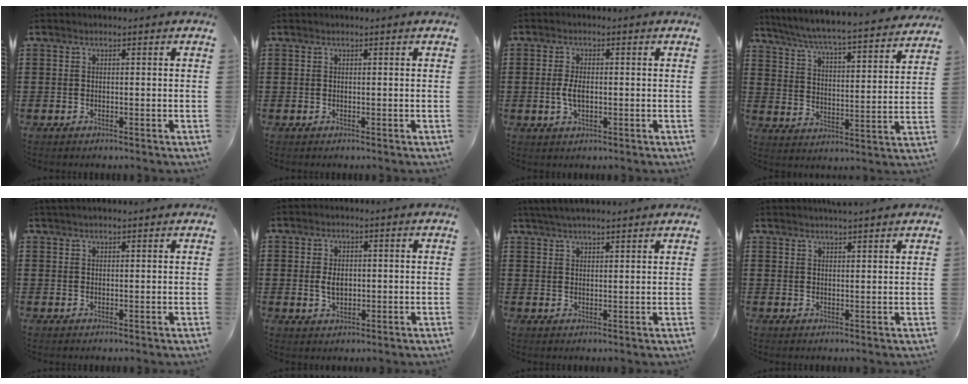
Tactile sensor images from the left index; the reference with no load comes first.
{"total": 0.0}
{"total": 3.4, "force": [-0.4, 1.7, 2.9], "torque": [-0.072, -0.002, -0.012]}
{"total": 5.1, "force": [4.9, -0.5, 1.5], "torque": [-0.055, -0.044, 0.076]}
{"total": 1.4, "force": [1.4, 0.1, 0.4], "torque": [-0.009, 0.000, 0.026]}
{"total": 2.9, "force": [0.2, 1.8, 2.2], "torque": [-0.047, 0.006, 0.002]}
{"total": 3.4, "force": [3.2, -0.2, 0.9], "torque": [-0.026, -0.004, 0.060]}
{"total": 2.5, "force": [2.4, -0.3, 0.3], "torque": [-0.011, -0.006, 0.047]}